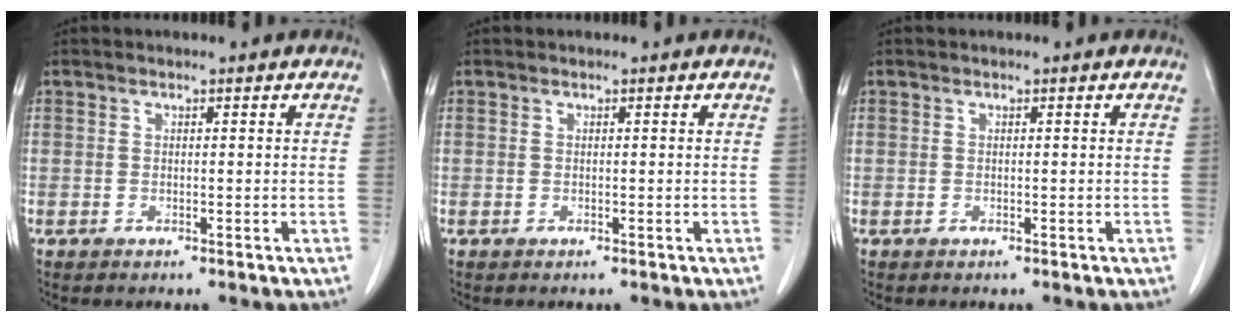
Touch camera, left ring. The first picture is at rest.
{"total": 0.0}
{"total": 0.0}